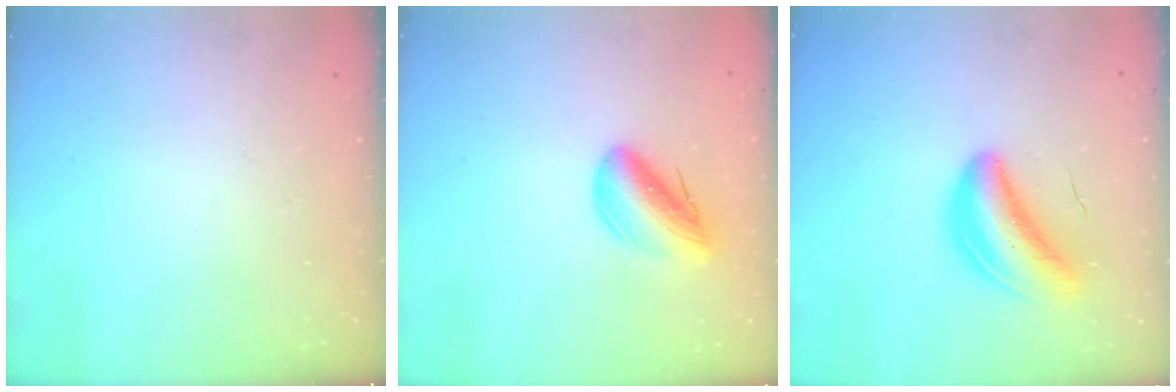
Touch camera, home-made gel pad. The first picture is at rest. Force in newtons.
{"total": 11.5, "press": 11.2, "slide": 2.8}
{"total": 8.9, "press": 8.5, "slide": 2.4}